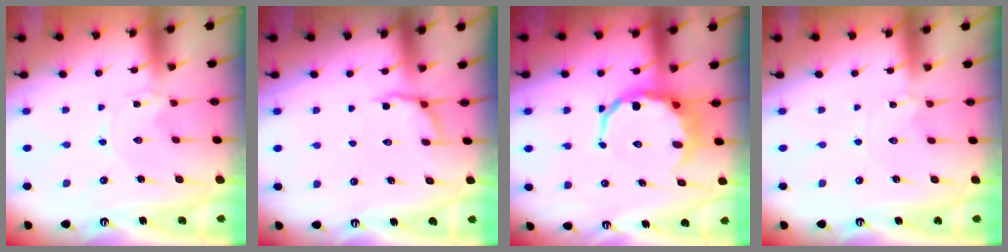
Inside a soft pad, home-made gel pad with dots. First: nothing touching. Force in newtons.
{"total": 4.2, "press": 3.5, "slide": 2.2}
{"total": 11.0, "press": 10.6, "slide": 2.7}
{"total": 1.5, "press": 1.5, "slide": 0.2}